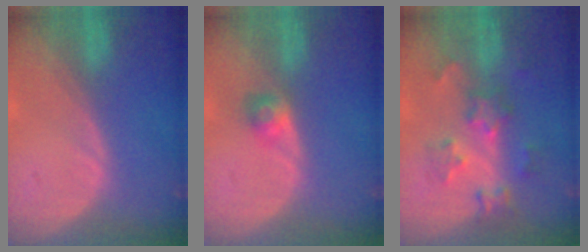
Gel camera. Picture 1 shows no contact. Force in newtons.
{"total": 2.4, "press": 2.3, "slide": 0.7}
{"total": 6.5, "press": 6.3, "slide": 1.8}